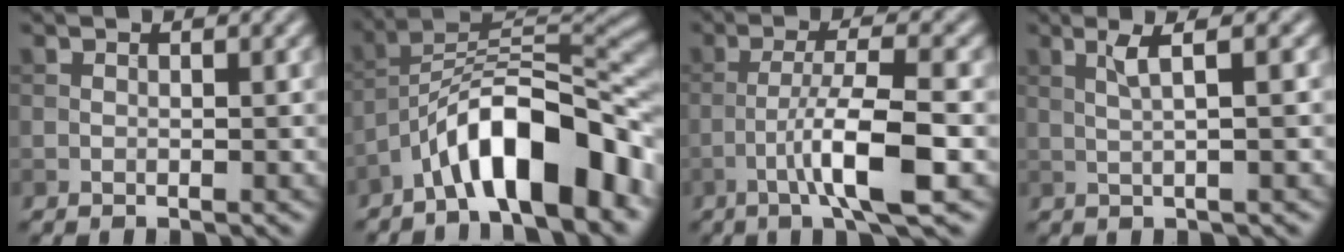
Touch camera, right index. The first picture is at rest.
{"total": 10.7, "force": [-6.0, 3.3, 8.2], "torque": [-0.121, 0.020, -0.108]}
{"total": 6.6, "force": [-2.5, 0.9, 6.1], "torque": [-0.103, 0.012, -0.048]}
{"total": 2.7, "force": [0.8, 0.3, 2.6], "torque": [-0.047, 0.005, 0.015]}